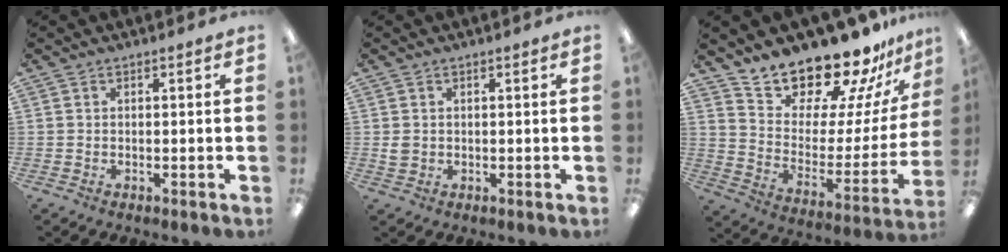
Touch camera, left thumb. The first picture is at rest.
{"total": 2.0, "force": [0.3, 1.8, 0.8], "torque": [-0.009, 0.001, 0.003]}
{"total": 19.1, "force": [18.0, 5.1, 3.9], "torque": [-0.063, -0.162, 0.311]}